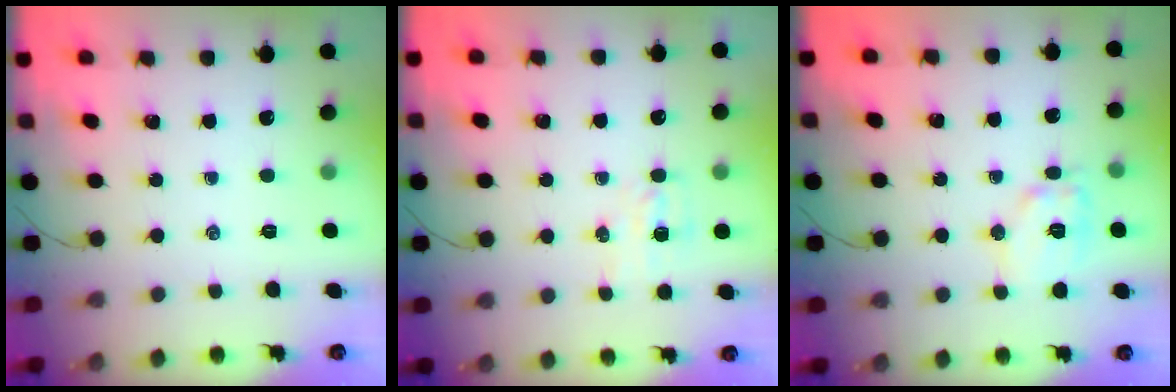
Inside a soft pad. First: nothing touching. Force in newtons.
{"total": 4.2, "press": 4.0, "slide": 1.2}
{"total": 10.3, "press": 10.3, "slide": 0.3}